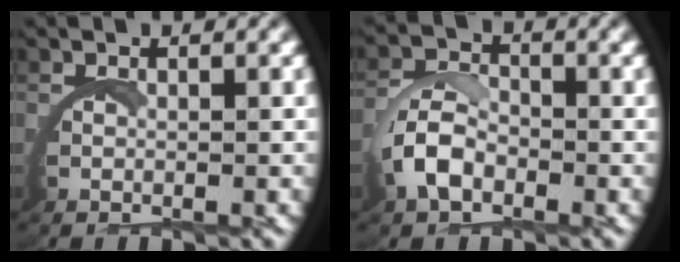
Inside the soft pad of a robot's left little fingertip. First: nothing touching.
{"total": 2.8, "force": [-0.6, 2.0, 1.9], "torque": [-0.042, -0.003, -0.014]}